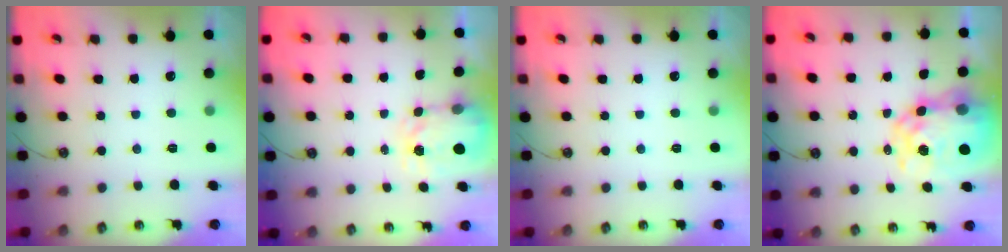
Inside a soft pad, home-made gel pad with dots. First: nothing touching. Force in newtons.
{"total": 3.9, "press": 3.8, "slide": 0.6}
{"total": 0.0}
{"total": 13.2, "press": 13.2, "slide": 1.0}